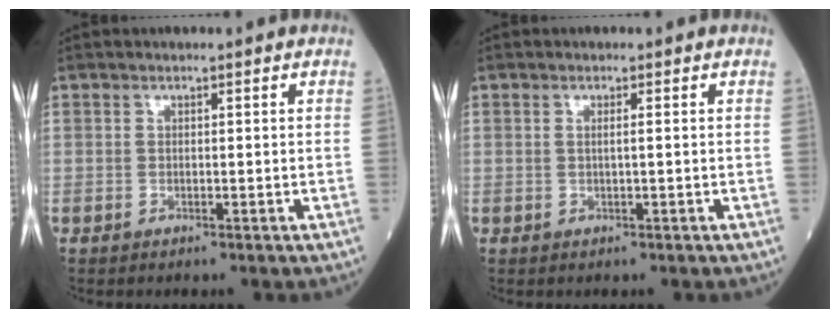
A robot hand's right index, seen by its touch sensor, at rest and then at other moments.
{"total": 0.8, "force": [0.1, -0.1, 0.8], "torque": [-0.018, 0.001, 0.000]}